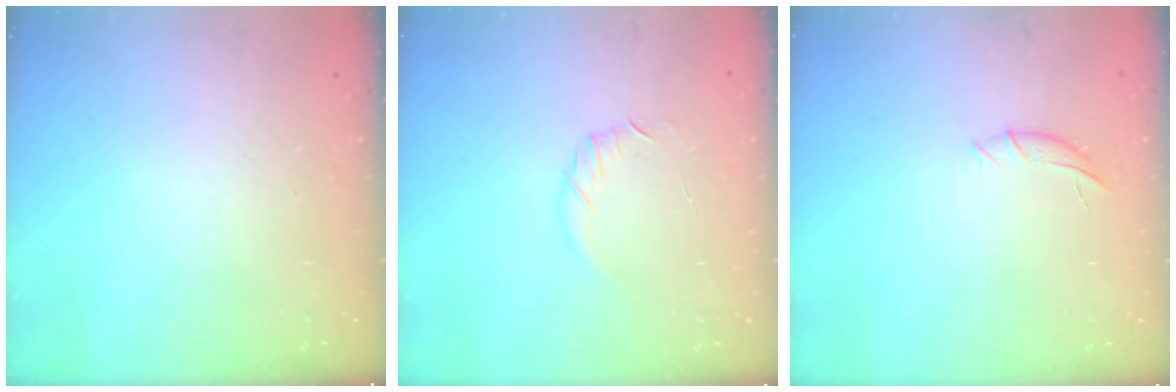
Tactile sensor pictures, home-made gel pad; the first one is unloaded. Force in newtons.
{"total": 5.2, "press": 5.0, "slide": 1.4}
{"total": 5.8, "press": 5.7, "slide": 1.2}